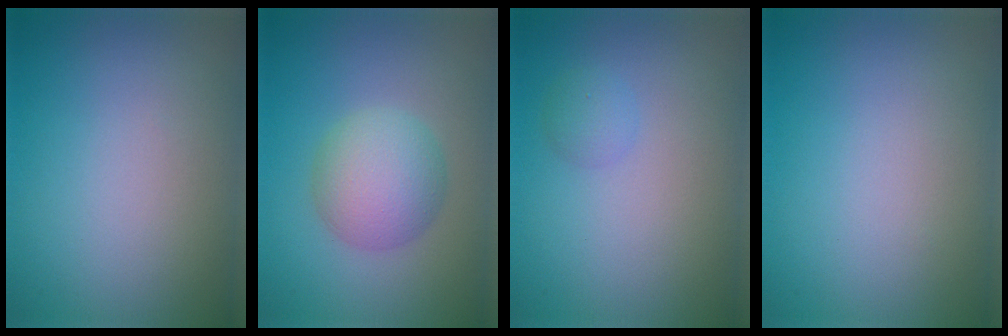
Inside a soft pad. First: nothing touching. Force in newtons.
{"total": 4.7, "press": 4.7, "slide": 0.1}
{"total": 1.2, "press": 1.2, "slide": 0.1}
{"total": 0.0}